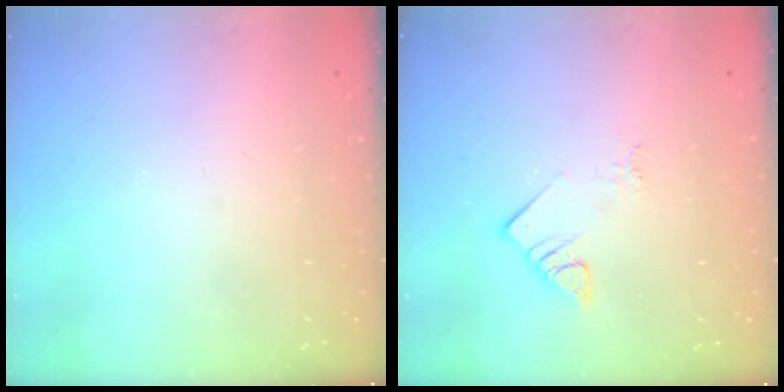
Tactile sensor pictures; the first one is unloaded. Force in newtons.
{"total": 4.1, "press": 4.1, "slide": 0.3}